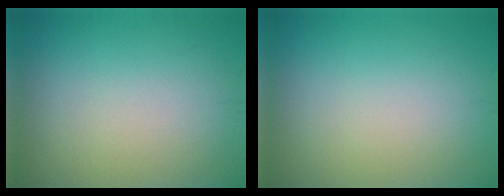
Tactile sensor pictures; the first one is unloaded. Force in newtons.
{"total": 0.0}